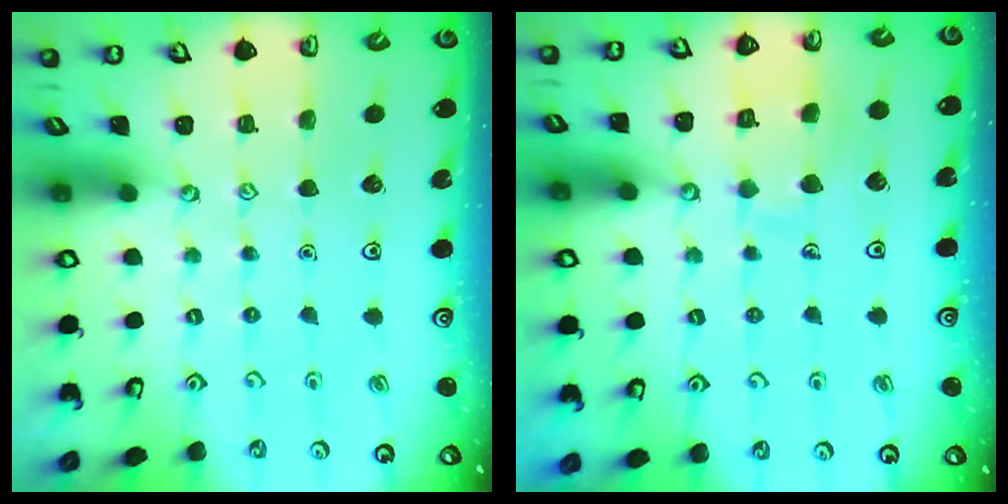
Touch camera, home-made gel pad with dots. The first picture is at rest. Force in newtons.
{"total": 7.5, "press": 7.4, "slide": 0.7}